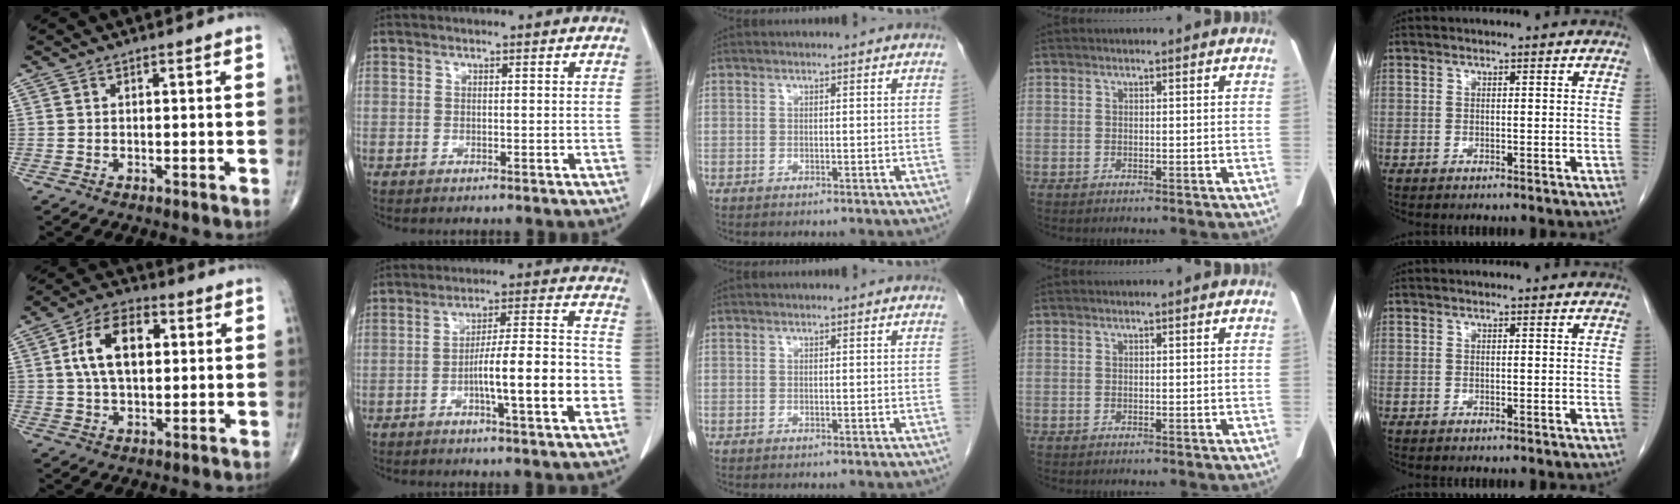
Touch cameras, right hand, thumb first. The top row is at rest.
{"thumb": {"total": 11.8, "force": [2.4, 6.9, 9.3], "torque": [-0.152, 0.012, 0.036]}, "index": {"total": 13.0, "force": [-3.7, 1.1, 12.5], "torque": [-0.199, 0.011, -0.057]}}